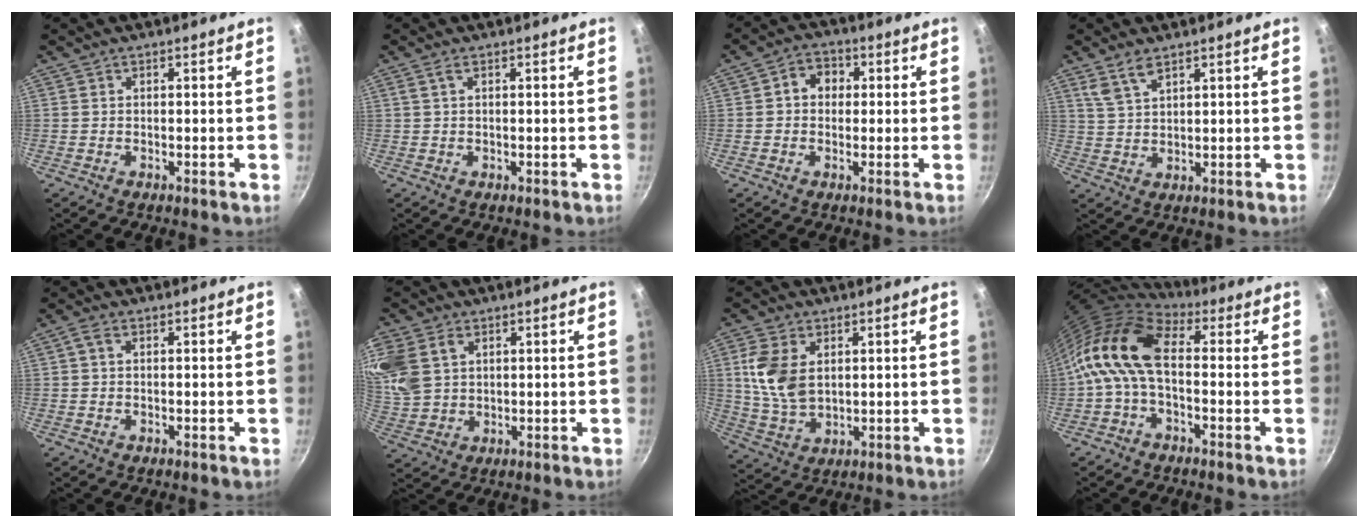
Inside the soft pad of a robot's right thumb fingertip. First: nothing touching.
{"total": 1.5, "force": [0.3, 0.4, 1.4], "torque": [-0.022, 0.001, 0.004]}
{"total": 5.6, "force": [0.8, 4.6, 3.1], "torque": [-0.022, 0.010, 0.000]}
{"total": 4.8, "force": [3.2, 2.0, 2.9], "torque": [-0.053, -0.015, 0.068]}
{"total": 2.0, "force": [0.5, 1.1, 1.5], "torque": [-0.032, 0.007, 0.009]}
{"total": 13.9, "force": [4.7, 10.2, 8.1], "torque": [-0.188, 0.007, 0.099]}
{"total": 10.6, "force": [2.5, 6.7, 7.8], "torque": [-0.149, -0.018, 0.054]}
{"total": 12.3, "force": [0.0, 6.9, 10.2], "torque": [-0.195, 0.026, -0.018]}